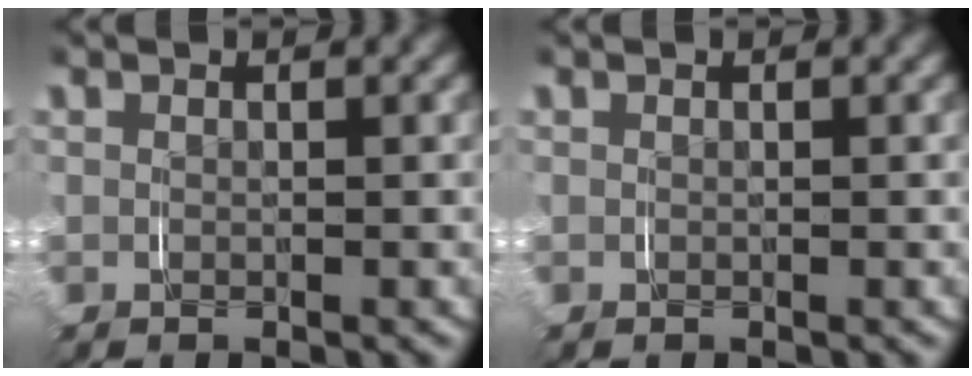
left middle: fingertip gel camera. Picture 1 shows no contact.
{"total": 0.0}